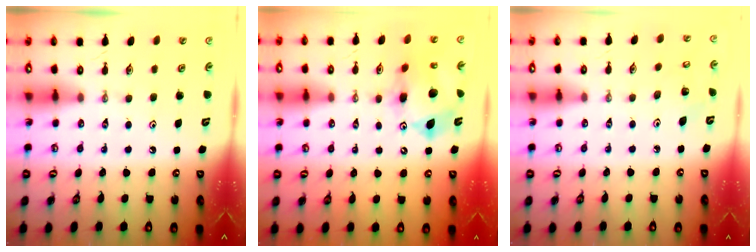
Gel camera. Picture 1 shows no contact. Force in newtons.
{"total": 13.2, "press": 13.1, "slide": 1.4}
{"total": 3.4, "press": 3.4, "slide": 0.5}